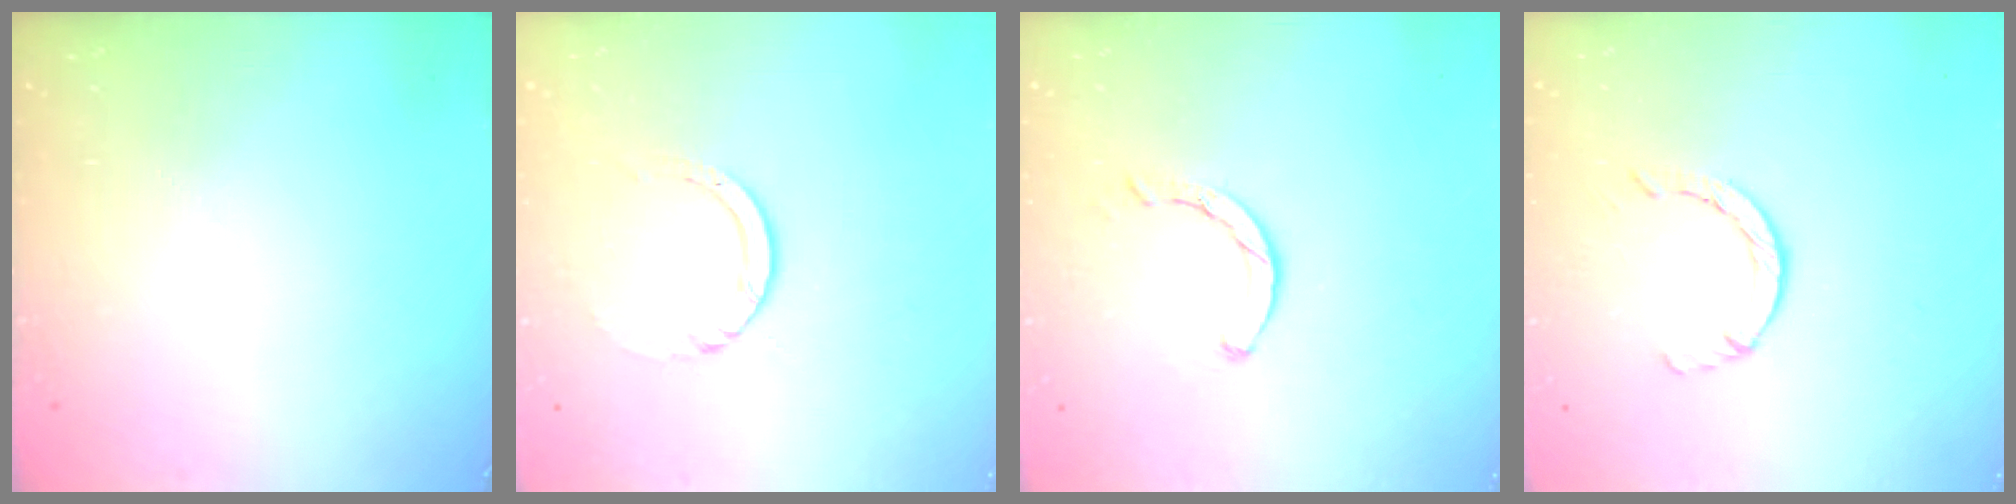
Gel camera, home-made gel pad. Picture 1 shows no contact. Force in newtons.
{"total": 3.0, "press": 3.0, "slide": 0.3}
{"total": 2.0, "press": 2.0, "slide": 0.2}
{"total": 2.4, "press": 2.4, "slide": 0.4}